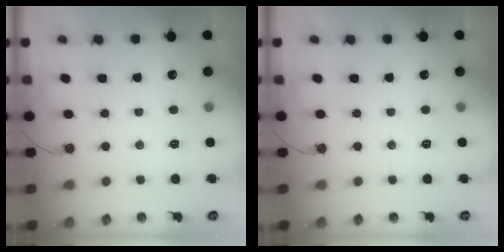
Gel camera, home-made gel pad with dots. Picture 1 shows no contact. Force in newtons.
{"total": 0.0}